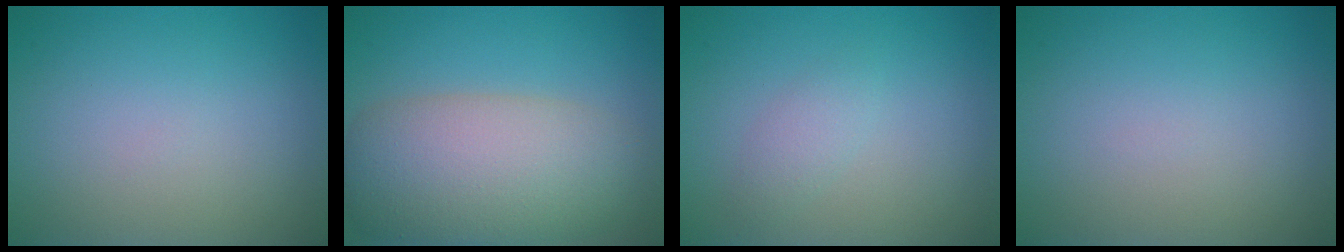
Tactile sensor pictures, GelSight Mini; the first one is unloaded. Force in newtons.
{"total": 9.4, "press": 9.4, "slide": 0.5}
{"total": 1.3, "press": 1.3, "slide": 0.0}
{"total": 0.0}